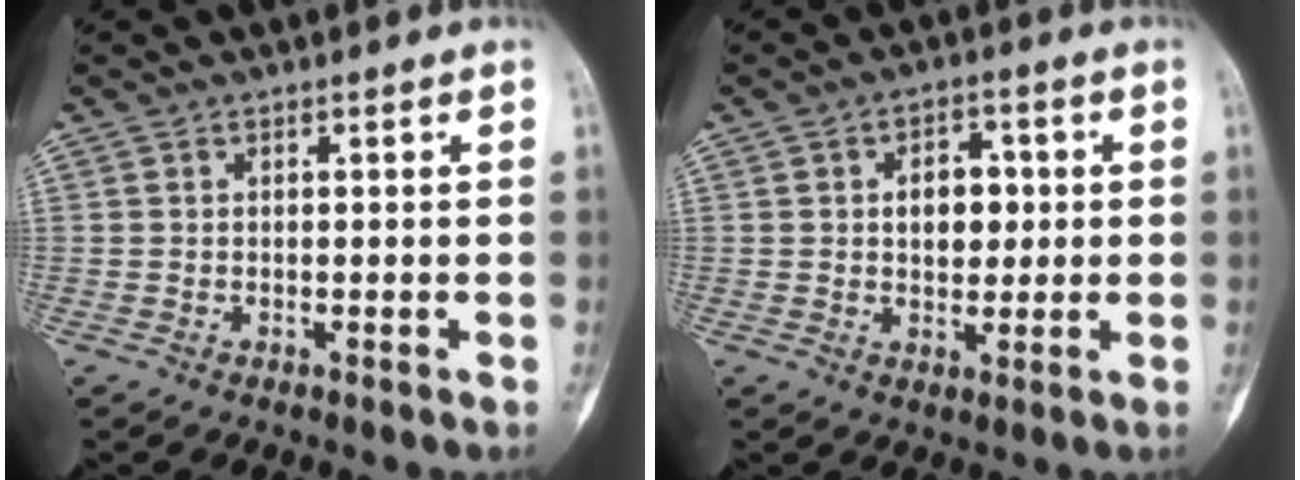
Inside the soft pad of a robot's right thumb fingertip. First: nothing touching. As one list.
[{"total": 6.9, "force": [0.9, 4.5, 5.1], "torque": [-0.050, 0.003, 0.013]}]